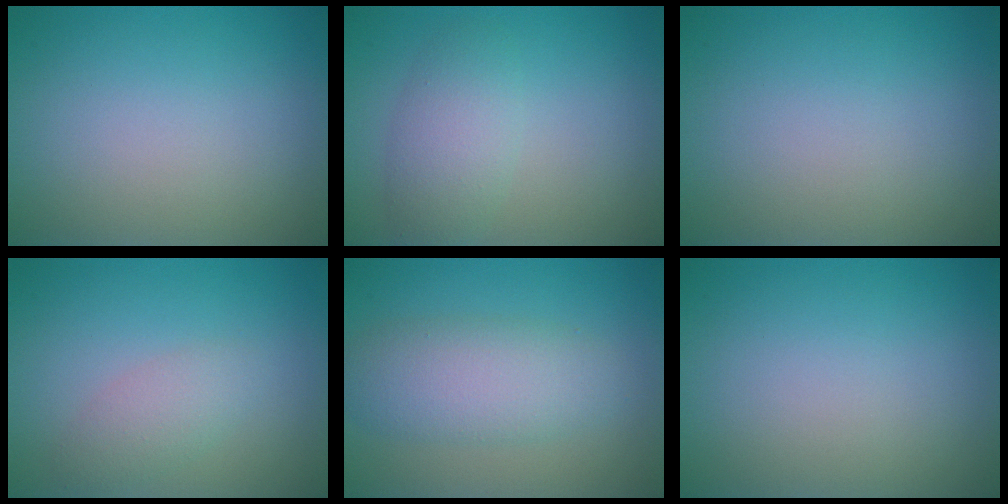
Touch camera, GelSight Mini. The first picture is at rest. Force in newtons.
{"total": 3.2, "press": 3.2, "slide": 0.1}
{"total": 0.0}
{"total": 2.2, "press": 2.2, "slide": 0.1}
{"total": 4.8, "press": 4.8, "slide": 0.3}
{"total": 0.0}